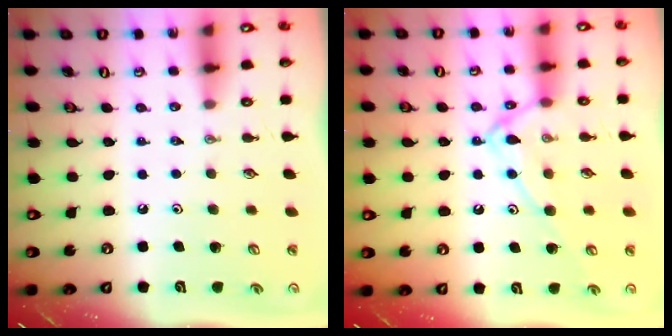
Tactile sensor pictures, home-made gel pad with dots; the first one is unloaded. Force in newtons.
{"total": 12.5, "press": 12.4, "slide": 0.9}